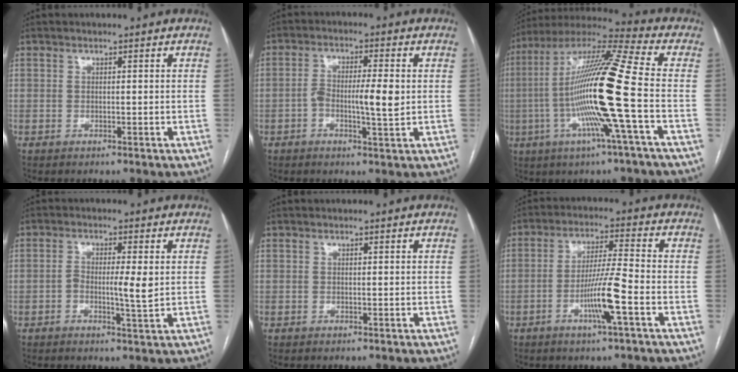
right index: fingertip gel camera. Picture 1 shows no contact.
{"total": 5.8, "force": [-0.7, 0.8, 5.7], "torque": [-0.103, 0.009, -0.010]}
{"total": 19.0, "force": [-3.5, -1.1, 18.6], "torque": [-0.356, -0.003, -0.083]}
{"total": 4.1, "force": [-0.2, 0.4, 4.1], "torque": [-0.071, -0.001, -0.003]}
{"total": 0.0}
{"total": 8.3, "force": [-3.3, -0.5, 7.7], "torque": [-0.147, -0.003, -0.061]}